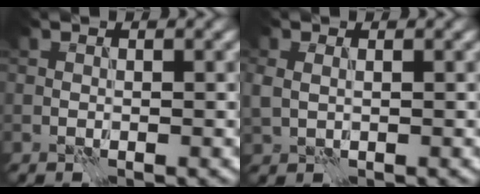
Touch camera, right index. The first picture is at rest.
{"total": 1.6, "force": [0.2, 1.2, 1.1], "torque": [-0.027, -0.002, 0.010]}